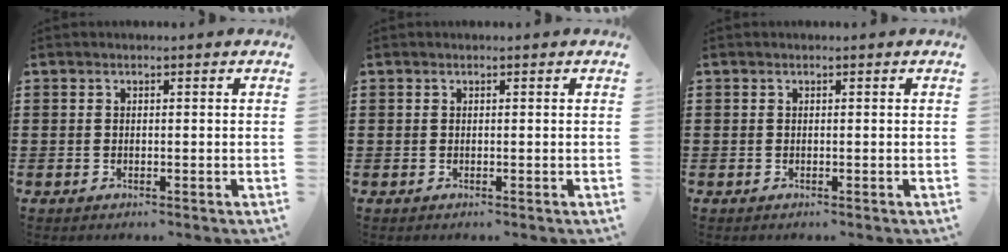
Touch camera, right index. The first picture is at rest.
{"total": 0.0}
{"total": 0.0}